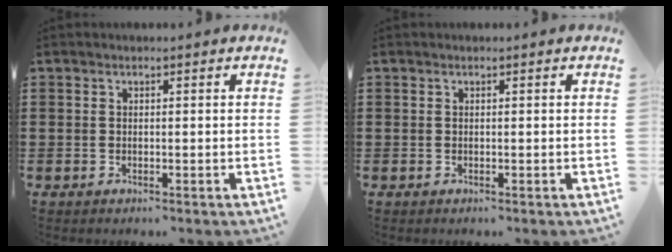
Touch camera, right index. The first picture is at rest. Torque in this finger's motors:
{"motor_torque": [0.34, 1.54, 0.00, -0.01]}